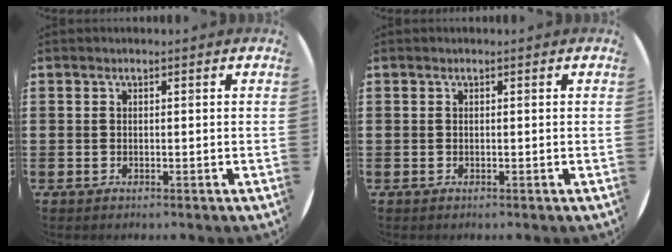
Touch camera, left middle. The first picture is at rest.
{"total": 0.0}